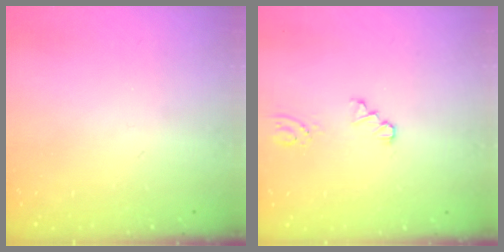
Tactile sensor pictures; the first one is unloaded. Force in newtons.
{"total": 1.3, "press": 1.3, "slide": 0.2}